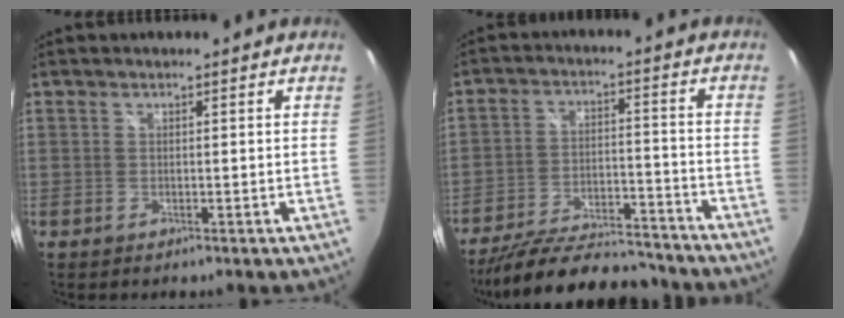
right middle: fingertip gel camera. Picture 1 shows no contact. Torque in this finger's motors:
{"motor_torque": [1.08, -1.05, 0.25, 0.11]}